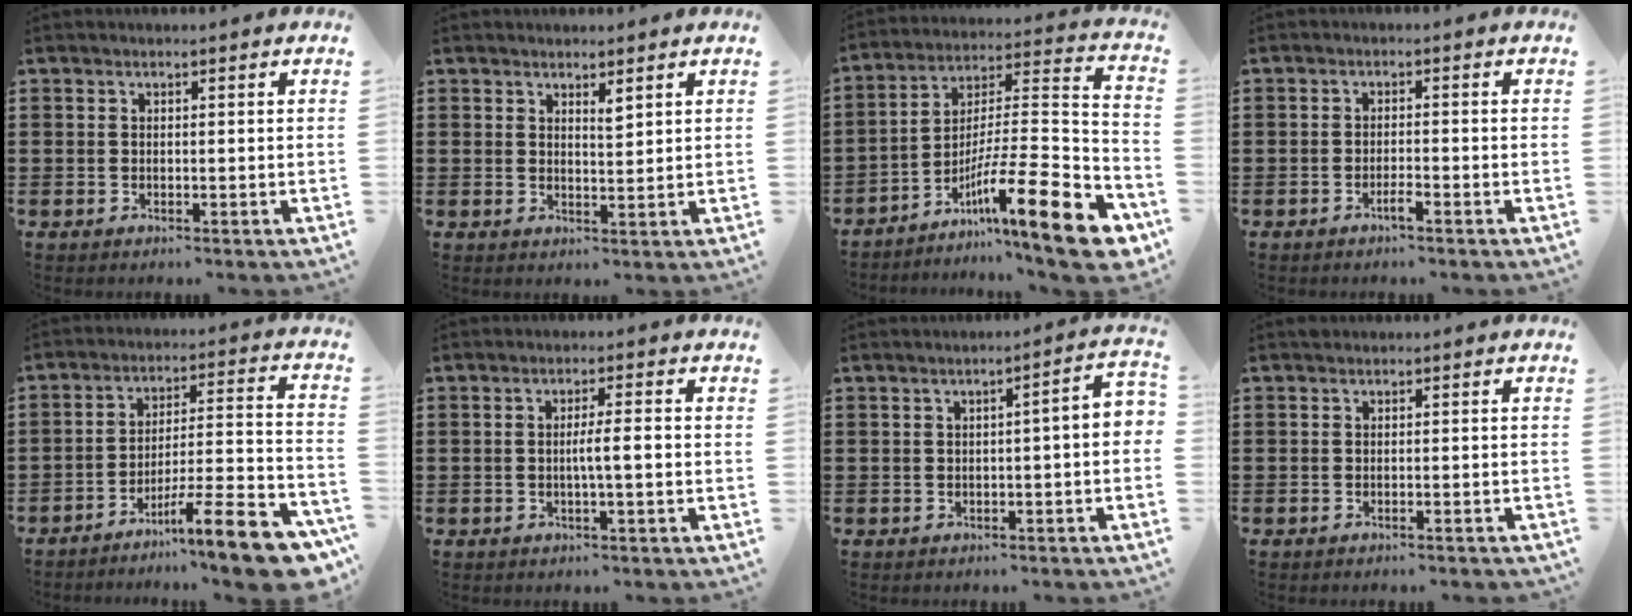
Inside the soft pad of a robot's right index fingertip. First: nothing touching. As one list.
[{"total": 1.9, "force": [1.6, 0.4, 0.9], "torque": [-0.012, -0.001, 0.028]}, {"total": 16.6, "force": [-9.4, 2.8, 13.4], "torque": [-0.193, 0.013, -0.163]}, {"total": 1.8, "force": [-1.2, 0.2, 1.3], "torque": [-0.023, -0.003, -0.021]}, {"total": 13.0, "force": [-9.5, 1.2, 8.8], "torque": [-0.113, 0.024, -0.175]}, {"total": 3.0, "force": [-0.5, 0.2, 2.9], "torque": [-0.050, -0.003, -0.011]}, {"total": 2.5, "force": [-1.1, 0.3, 2.2], "torque": [-0.038, -0.001, -0.023]}, {"total": 0.7, "force": [-0.7, 0.1, 0.1], "torque": [-0.005, 0.000, -0.014]}]